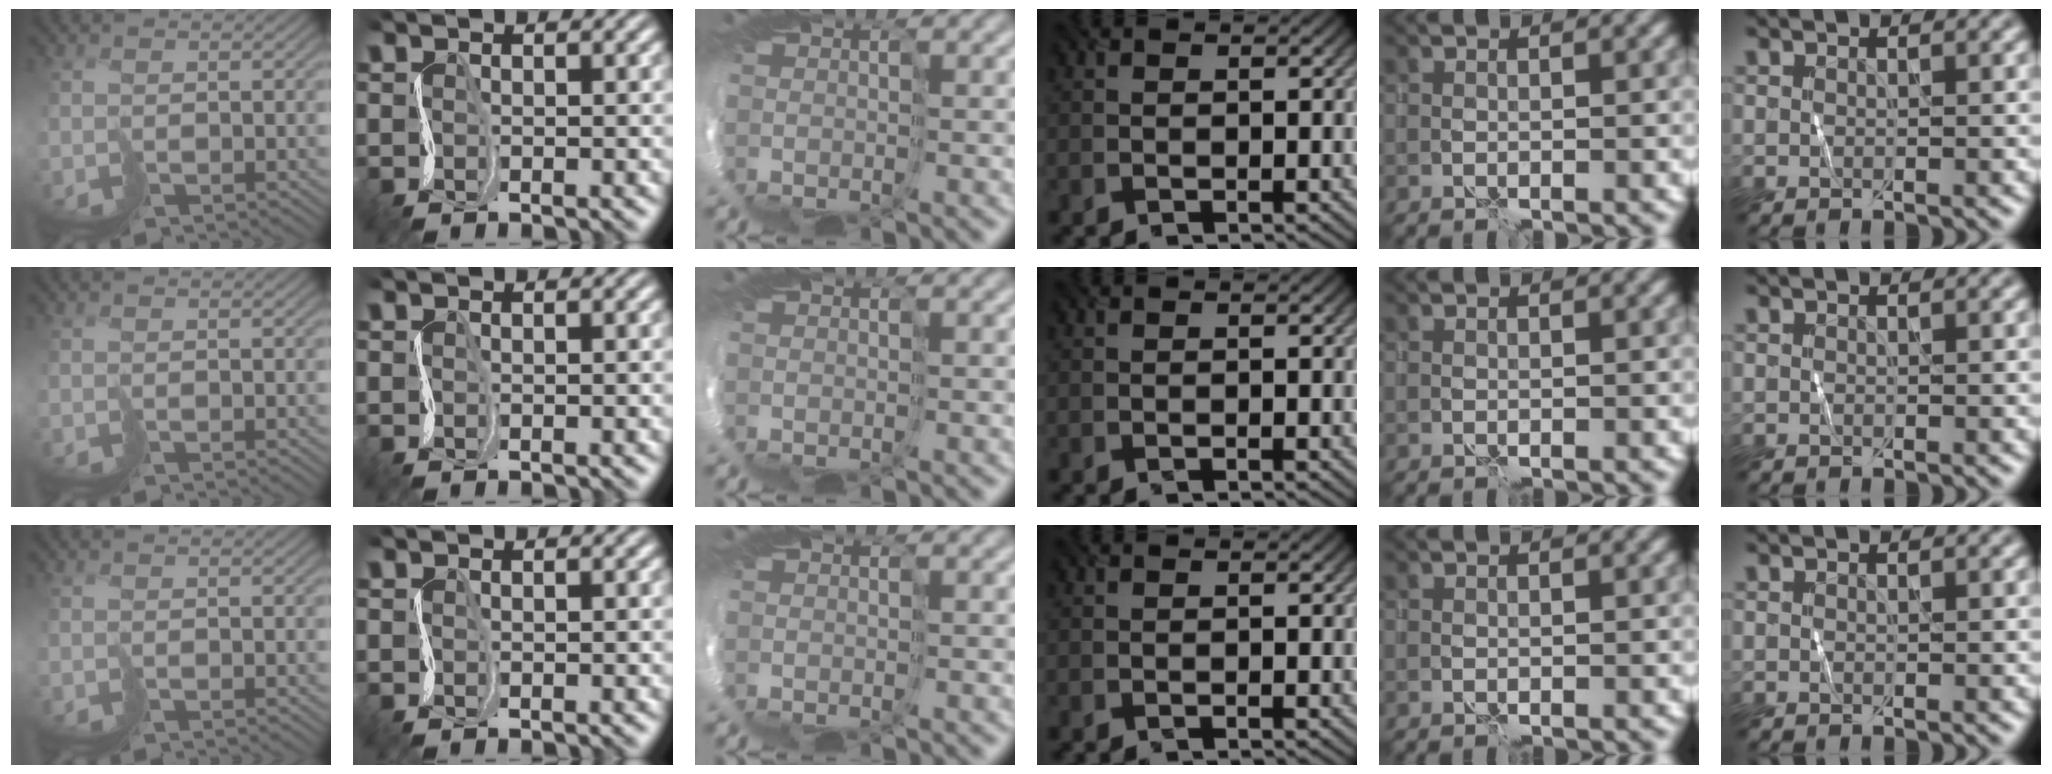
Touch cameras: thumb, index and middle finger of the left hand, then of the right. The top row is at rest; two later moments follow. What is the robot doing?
{"motion": "cut", "object": "paper bag"}